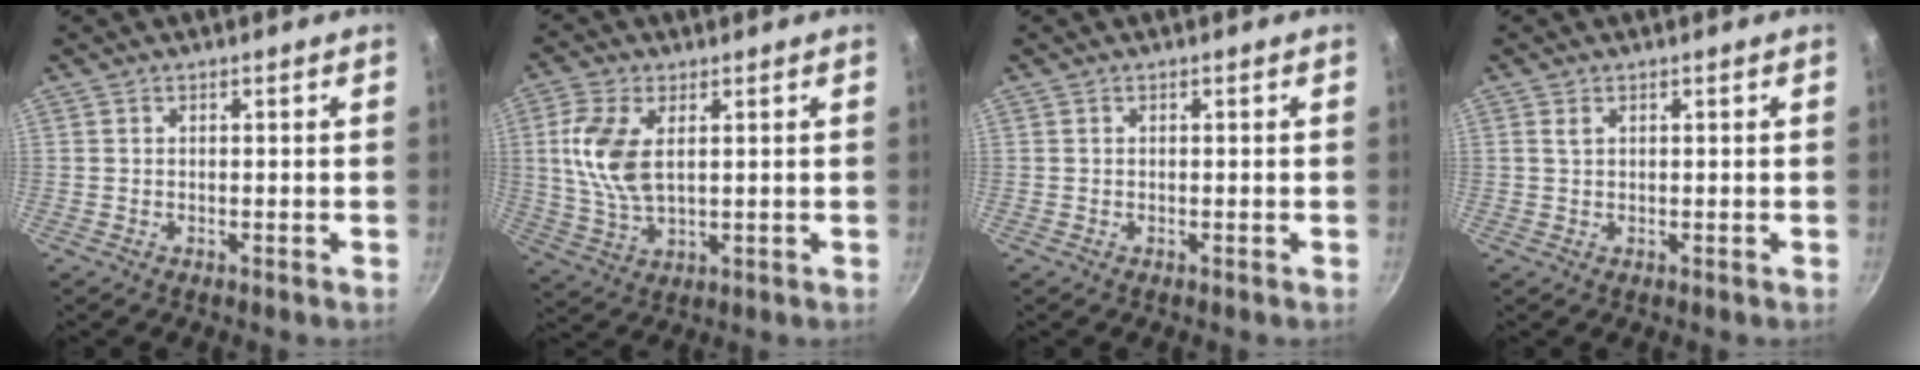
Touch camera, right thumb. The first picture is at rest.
{"total": 10.0, "force": [2.1, 5.4, 8.2], "torque": [-0.170, -0.005, 0.045]}
{"total": 0.0}
{"total": 1.2, "force": [0.5, 0.7, 0.8], "torque": [-0.014, 0.001, 0.010]}